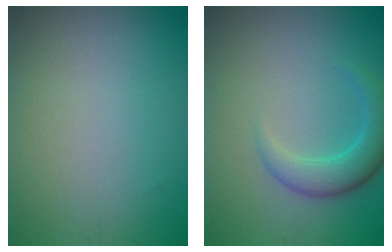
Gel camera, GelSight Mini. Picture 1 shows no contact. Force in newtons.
{"total": 3.4, "press": 3.4, "slide": 0.3}